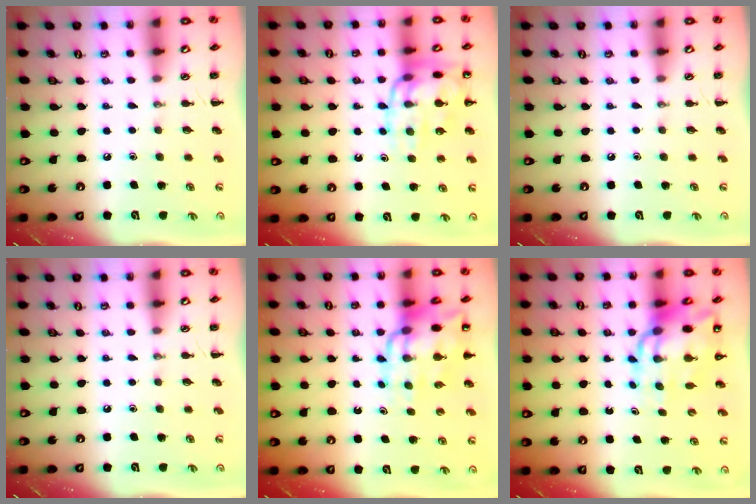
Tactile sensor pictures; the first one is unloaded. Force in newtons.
{"total": 15.5, "press": 15.3, "slide": 1.9}
{"total": 0.0}
{"total": 0.0}
{"total": 14.7, "press": 14.2, "slide": 3.6}
{"total": 12.5, "press": 11.9, "slide": 3.8}